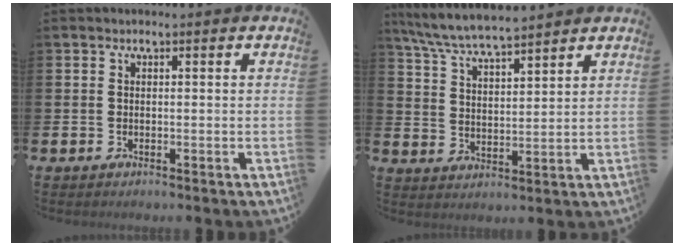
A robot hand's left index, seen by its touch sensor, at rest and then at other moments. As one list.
[{"total": 6.6, "force": [6.3, 0.4, 1.8], "torque": [-0.060, -0.031, 0.113]}]